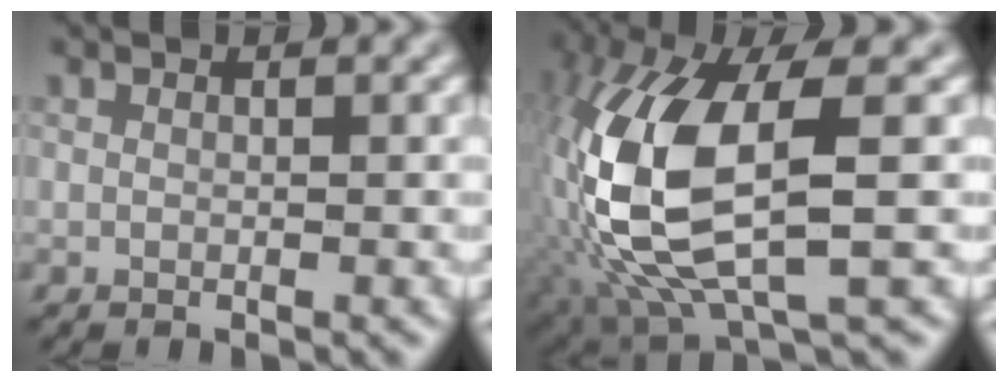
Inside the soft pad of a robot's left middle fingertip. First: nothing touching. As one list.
[{"total": 12.4, "force": [-0.8, 5.1, 11.3], "torque": [-0.252, -0.011, -0.011]}]